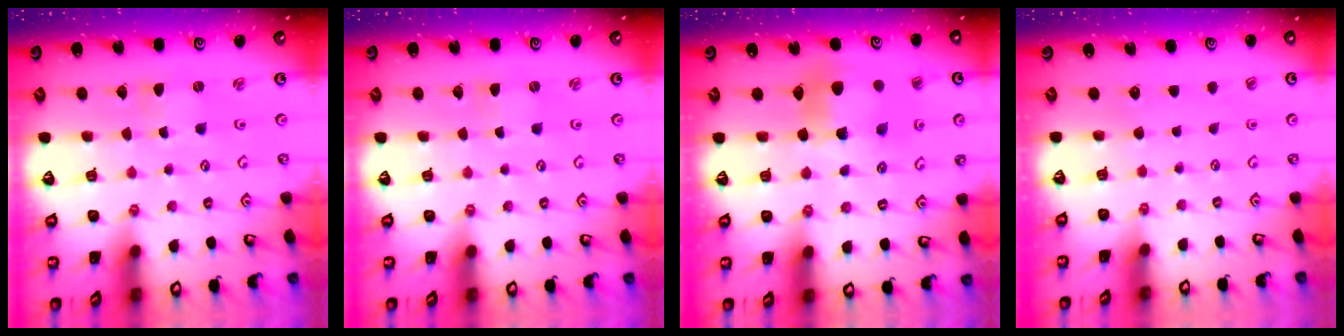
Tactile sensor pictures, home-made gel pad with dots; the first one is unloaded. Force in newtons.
{"total": 0.0}
{"total": 9.2, "press": 9.1, "slide": 1.2}
{"total": 0.0}